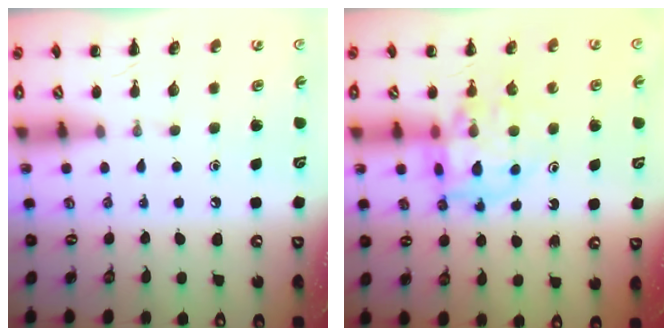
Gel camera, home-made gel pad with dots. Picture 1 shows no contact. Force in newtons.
{"total": 11.8, "press": 11.3, "slide": 3.5}